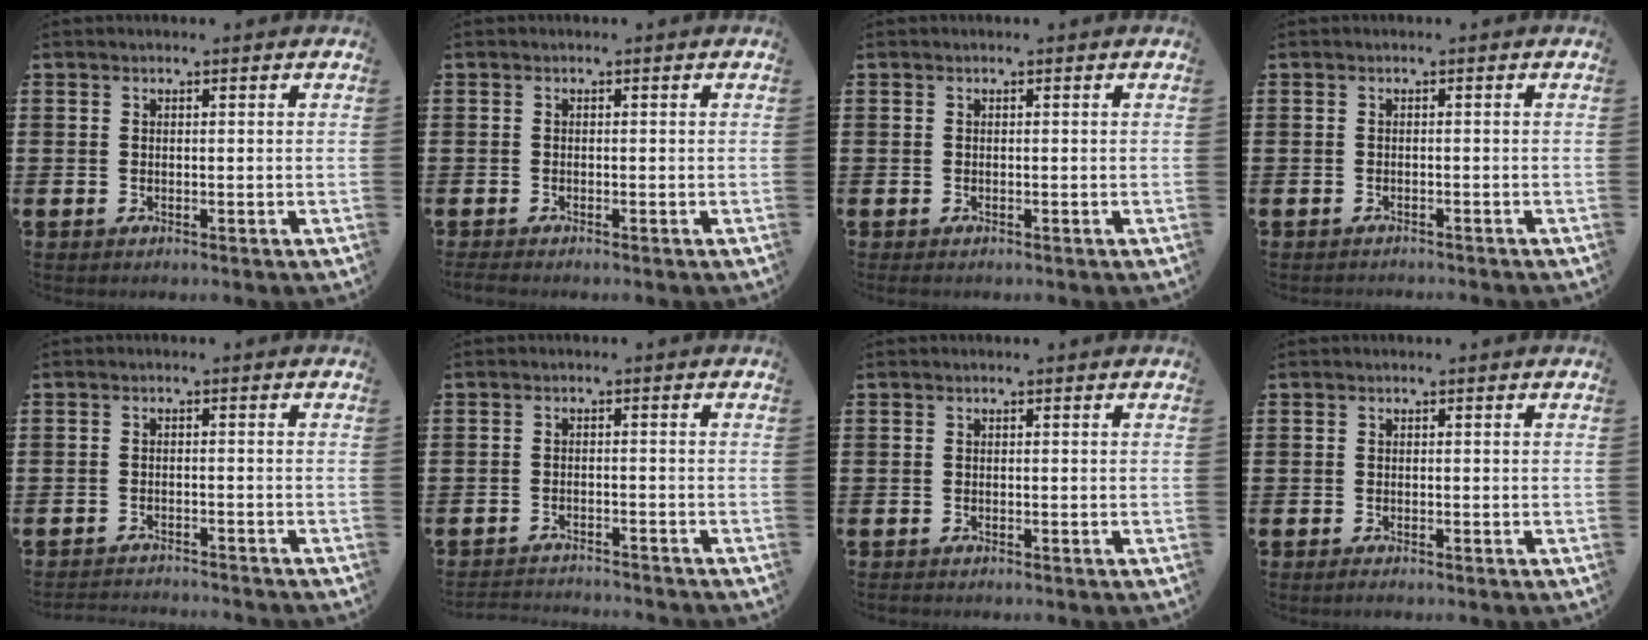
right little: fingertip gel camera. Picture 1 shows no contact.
{"total": 0.5, "force": [-0.4, 0.1, 0.3], "torque": [-0.005, -0.001, -0.008]}
{"total": 0.0}
{"total": 0.6, "force": [-0.6, 0.0, 0.0], "torque": [-0.001, -0.001, -0.013]}
{"total": 1.8, "force": [-1.8, -0.1, -0.1], "torque": [-0.002, 0.003, -0.039]}
{"total": 2.0, "force": [-2.0, -0.1, -0.1], "torque": [-0.003, 0.002, -0.043]}
{"total": 0.0}
{"total": 0.5, "force": [-0.3, 0.1, 0.4], "torque": [-0.008, -0.002, -0.007]}